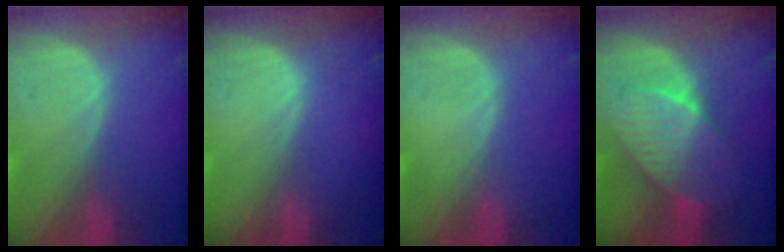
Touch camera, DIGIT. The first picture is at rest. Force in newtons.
{"total": 0.0}
{"total": 0.0}
{"total": 7.3, "press": 7.3, "slide": 1.0}